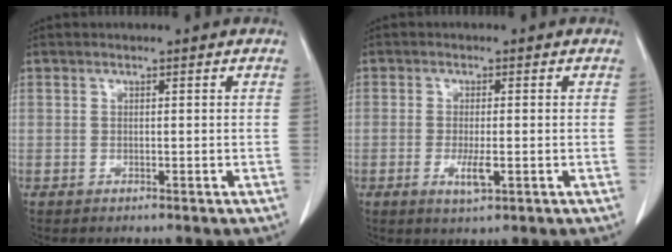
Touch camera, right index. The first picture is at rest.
{"total": 3.2, "force": [-1.0, 0.8, 2.9], "torque": [-0.055, -0.005, -0.013]}